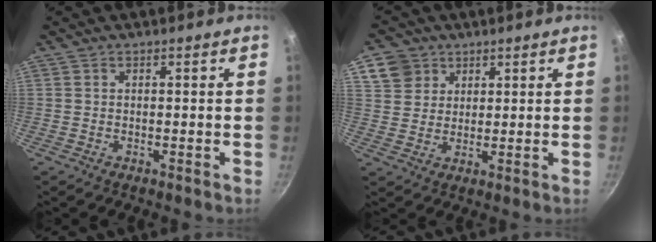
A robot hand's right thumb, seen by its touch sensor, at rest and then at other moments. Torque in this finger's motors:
{"motor_torque": [-1.26, 0.93, -0.07, 0.11, 0.10]}